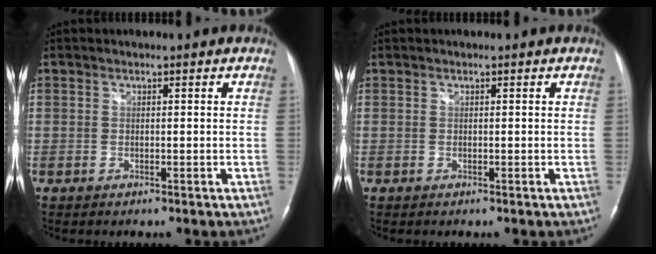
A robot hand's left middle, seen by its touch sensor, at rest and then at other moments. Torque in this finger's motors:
{"motor_torque": [0.68, -0.55, 0.09, 0.02]}